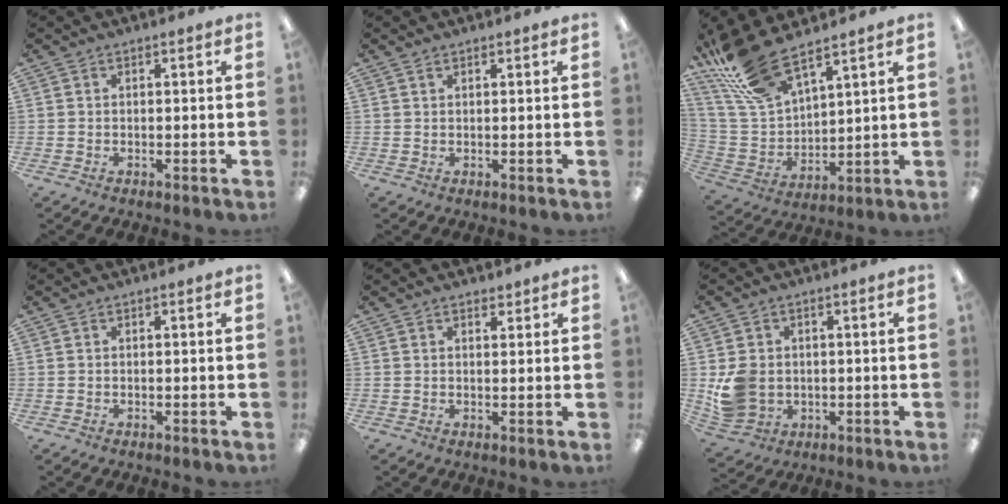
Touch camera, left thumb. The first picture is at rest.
{"total": 0.8, "force": [0.6, 0.3, 0.4], "torque": [-0.009, 0.002, 0.012]}
{"total": 16.8, "force": [13.3, 5.6, 8.7], "torque": [-0.208, -0.064, 0.242]}
{"total": 0.0}
{"total": 1.7, "force": [1.4, 0.8, 0.5], "torque": [-0.002, -0.004, 0.025]}
{"total": 8.0, "force": [-0.2, 7.0, 4.0], "torque": [-0.080, 0.012, 0.002]}